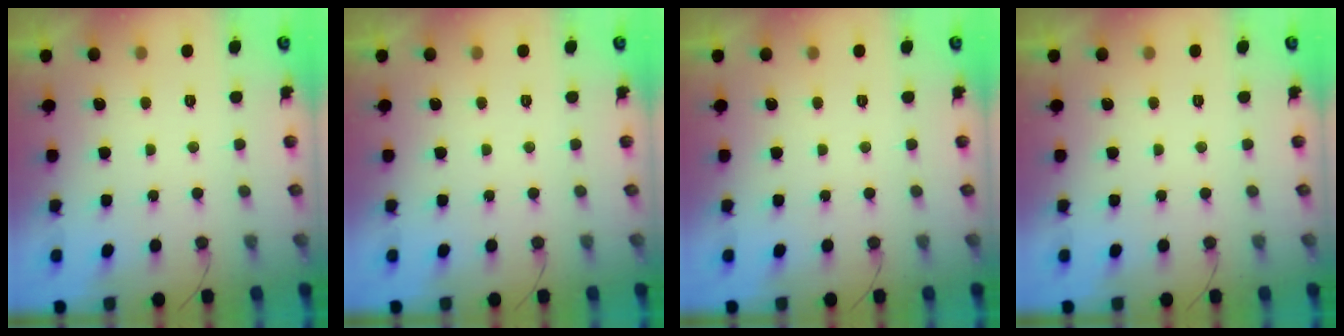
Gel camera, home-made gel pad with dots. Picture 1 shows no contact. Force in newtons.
{"total": 0.0}
{"total": 0.0}
{"total": 0.0}